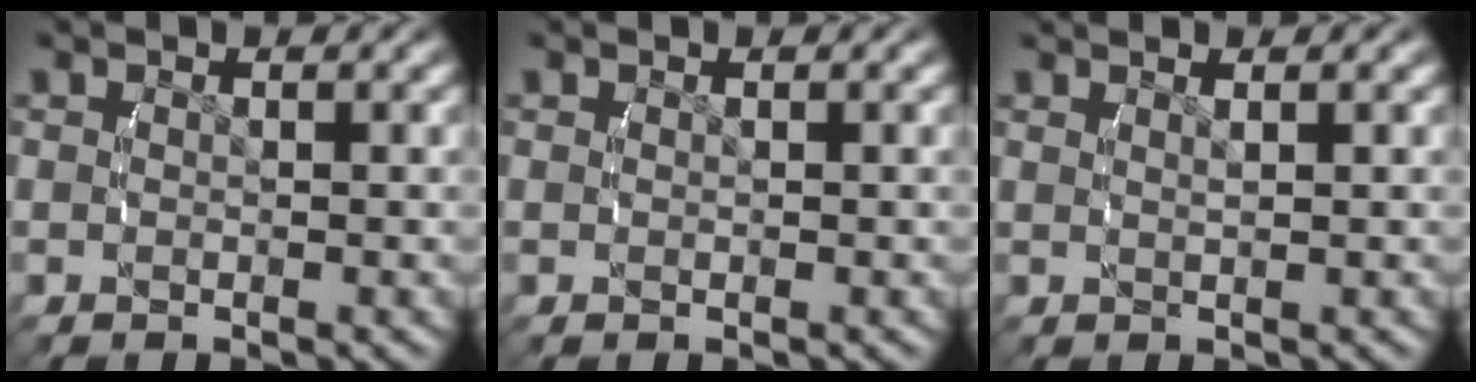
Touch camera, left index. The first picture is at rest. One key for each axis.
{"total": 0.0}
{"total": 1.3, "fx": 0.8, "fy": -0.6, "fz": 0.9, "tx": -0.007, "ty": 0.000, "tz": 0.019}